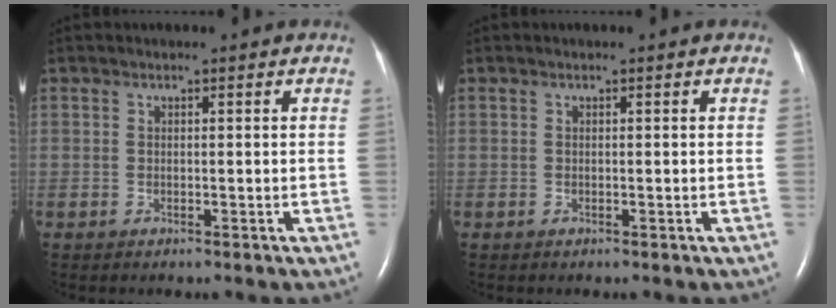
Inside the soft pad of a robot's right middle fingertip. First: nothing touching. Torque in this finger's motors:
{"motor_torque": [0.19, -0.05, 0.14, 0.03]}